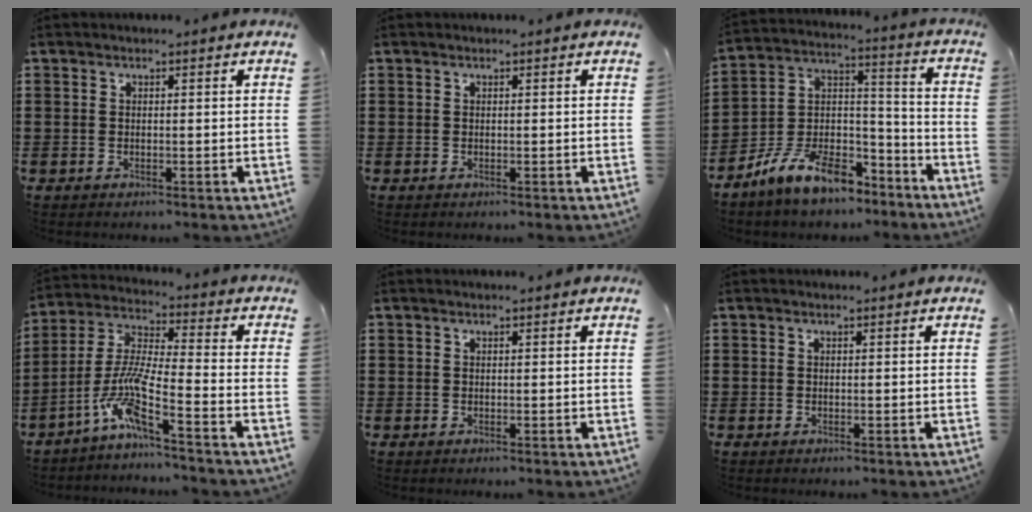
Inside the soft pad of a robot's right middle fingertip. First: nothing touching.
{"total": 0.0}
{"total": 10.6, "force": [-8.5, 3.7, 5.1], "torque": [-0.111, 0.022, -0.171]}
{"total": 8.6, "force": [-5.5, 0.5, 6.5], "torque": [-0.159, -0.024, -0.117]}
{"total": 0.0}
{"total": 0.0}